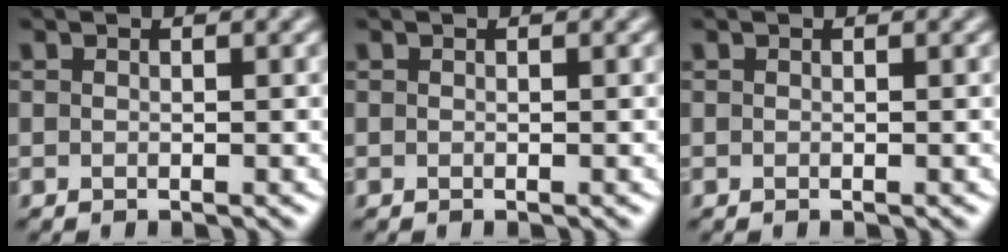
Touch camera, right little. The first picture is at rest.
{"total": 0.0}
{"total": 0.0}